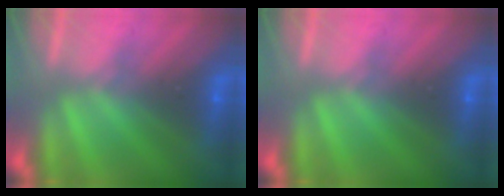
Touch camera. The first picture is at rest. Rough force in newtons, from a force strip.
{"total": 0.0}